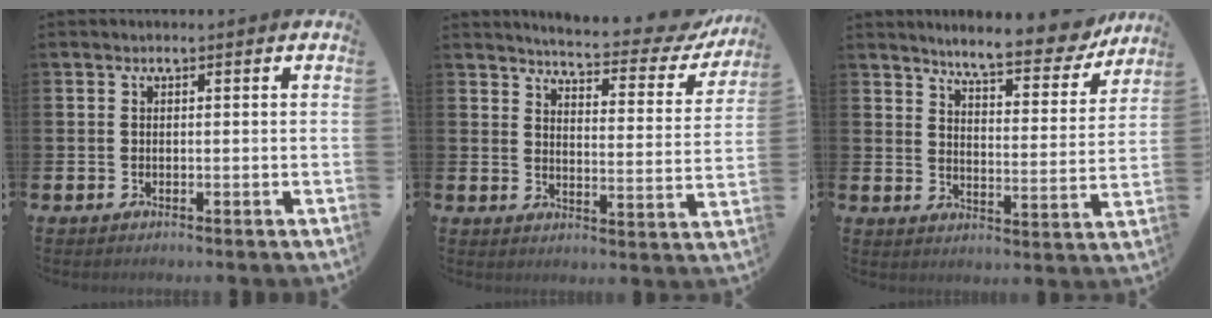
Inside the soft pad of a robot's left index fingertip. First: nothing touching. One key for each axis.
{"total": 5.0, "fx": 4.8, "fy": 0.6, "fz": 1.2, "tx": -0.035, "ty": -0.046, "tz": 0.074}
{"total": 7.5, "fx": 7.1, "fy": 1.0, "fz": 2.4, "tx": -0.052, "ty": -0.052, "tz": 0.118}